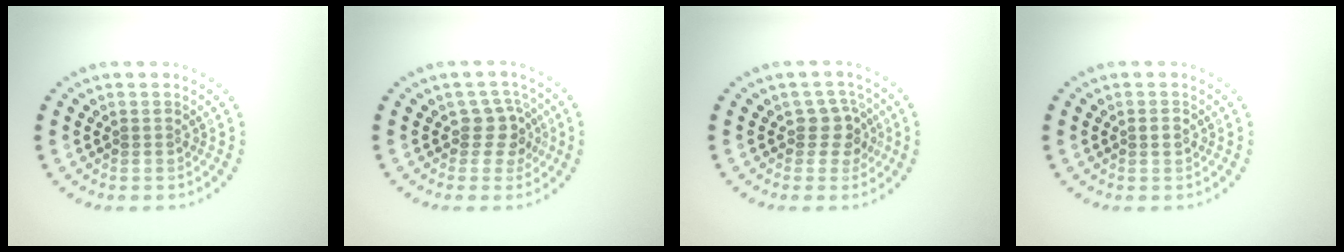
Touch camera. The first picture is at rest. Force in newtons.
{"total": 2.6, "press": 2.0, "slide": 1.6}
{"total": 2.4, "press": 2.0, "slide": 1.3}
{"total": 1.1, "press": 1.1, "slide": 0.1}